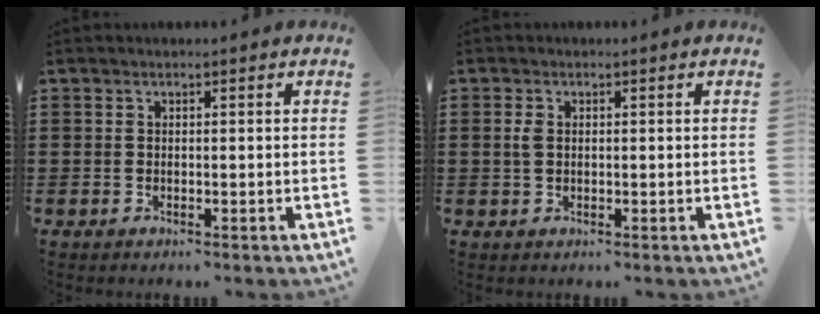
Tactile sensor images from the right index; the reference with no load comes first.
{"total": 1.8, "force": [0.3, 1.1, 1.4], "torque": [-0.039, 0.003, 0.002]}